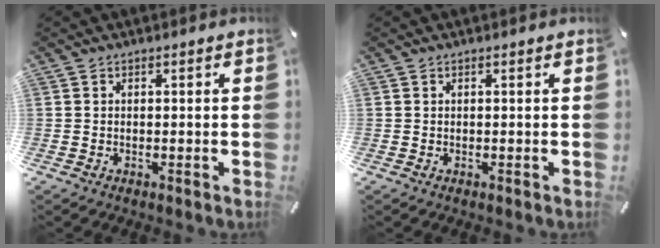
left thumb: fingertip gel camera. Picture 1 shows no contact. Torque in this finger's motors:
{"motor_torque": [0.00, 0.00, -0.02, -0.11, 0.01]}